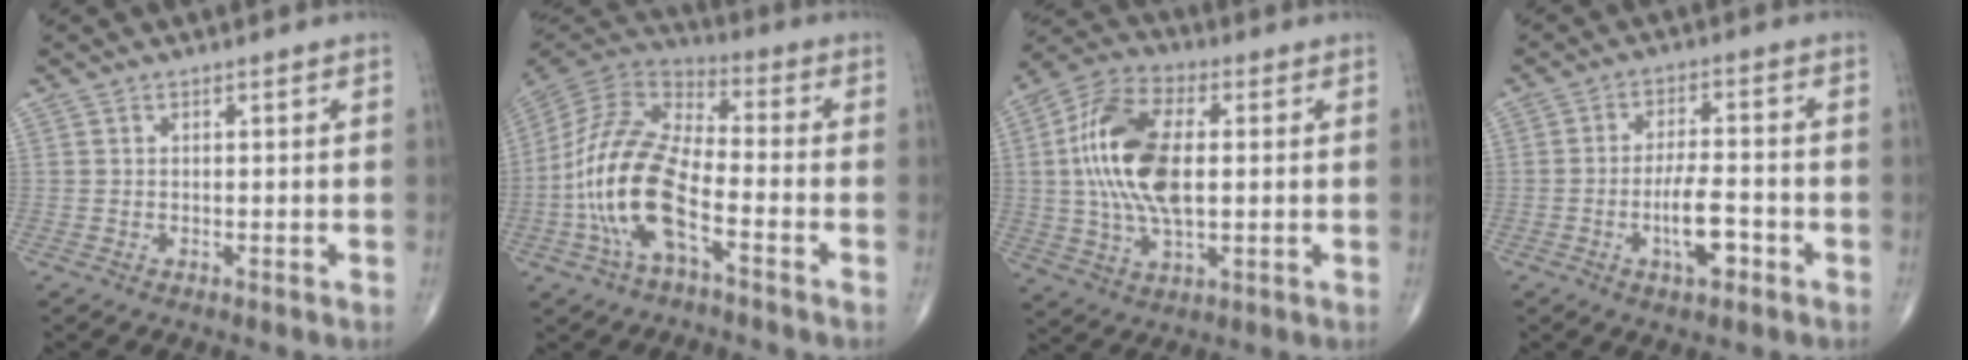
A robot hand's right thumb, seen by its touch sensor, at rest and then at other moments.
{"total": 16.9, "force": [-5.5, 7.1, 14.4], "torque": [-0.297, 0.039, -0.110]}
{"total": 17.2, "force": [1.5, 8.8, 14.7], "torque": [-0.293, 0.012, 0.023]}
{"total": 7.6, "force": [-2.8, 2.7, 6.5], "torque": [-0.112, 0.017, -0.049]}